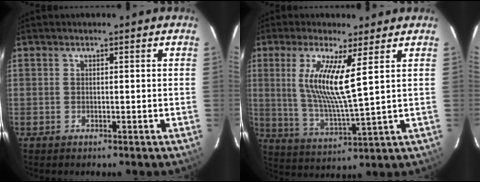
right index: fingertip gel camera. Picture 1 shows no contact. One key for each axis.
{"total": 10.1, "fx": 3.5, "fy": 0.4, "fz": 9.5, "tx": -0.188, "ty": -0.015, "tz": 0.068}